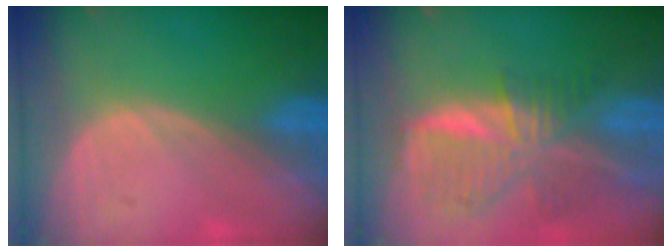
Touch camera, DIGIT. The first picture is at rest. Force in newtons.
{"total": 9.1, "press": 8.0, "slide": 4.5}